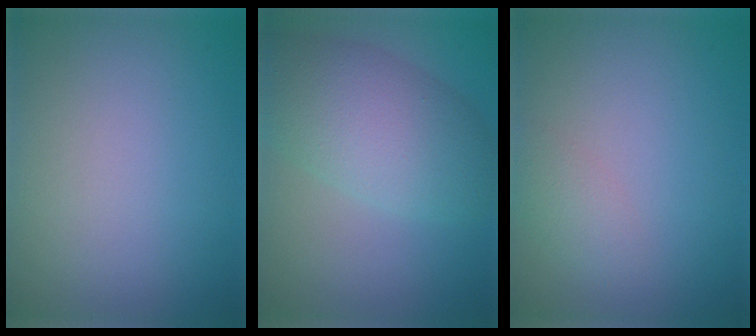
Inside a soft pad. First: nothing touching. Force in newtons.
{"total": 7.0, "press": 7.0, "slide": 0.3}
{"total": 1.5, "press": 1.5, "slide": 0.1}